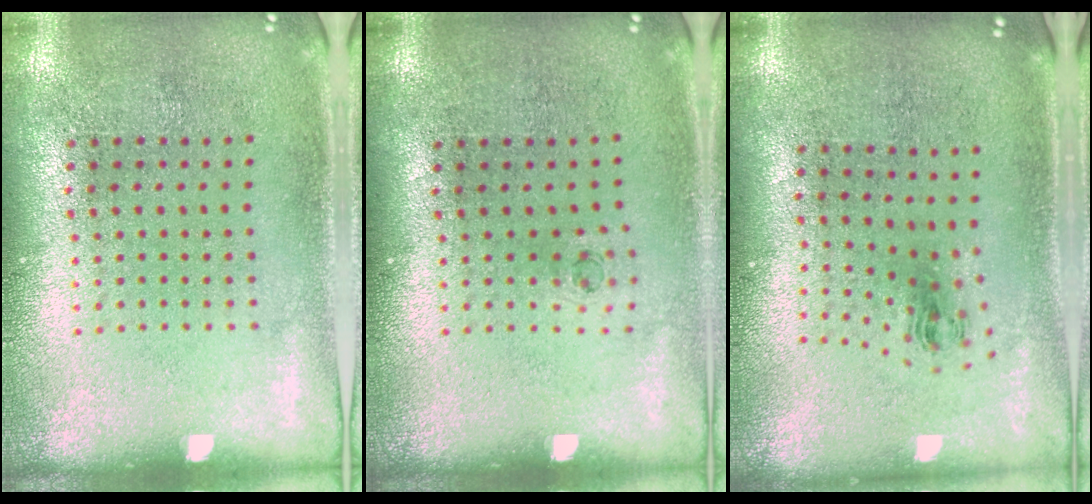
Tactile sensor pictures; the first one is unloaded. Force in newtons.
{"total": 0.5, "press": 0.2, "slide": 0.4}
{"total": 1.0, "press": 0.4, "slide": 0.9}